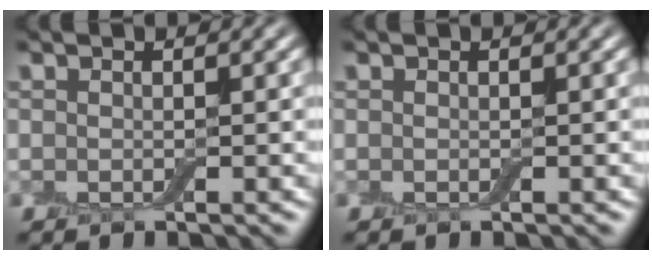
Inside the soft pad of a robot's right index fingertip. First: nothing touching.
{"total": 0.0}